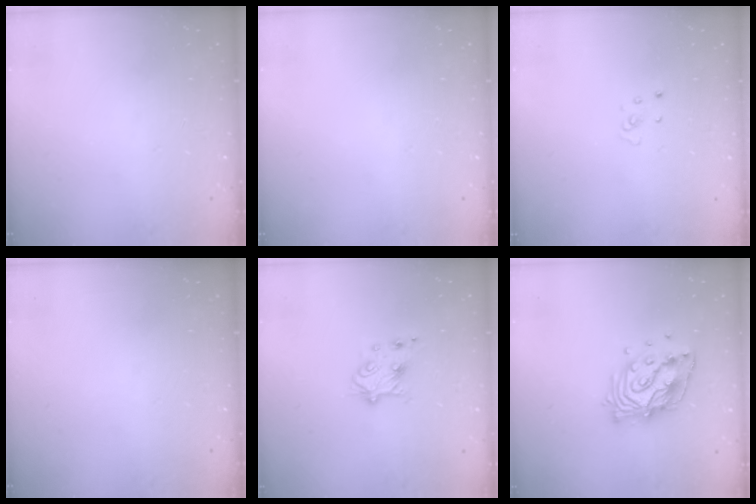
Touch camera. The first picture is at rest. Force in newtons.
{"total": 0.0}
{"total": 2.3, "press": 2.3, "slide": 0.2}
{"total": 0.0}
{"total": 5.5, "press": 5.4, "slide": 1.0}
{"total": 13.3, "press": 13.2, "slide": 1.5}